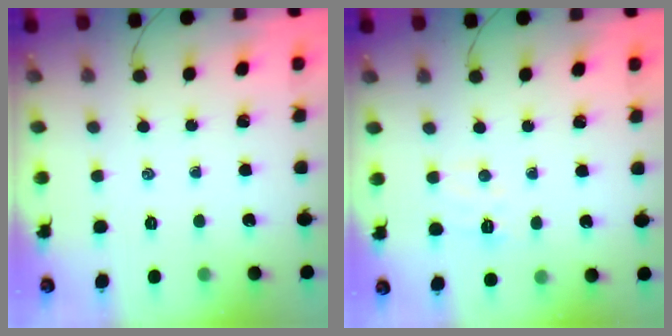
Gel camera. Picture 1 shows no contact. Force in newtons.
{"total": 5.6, "press": 5.5, "slide": 1.2}